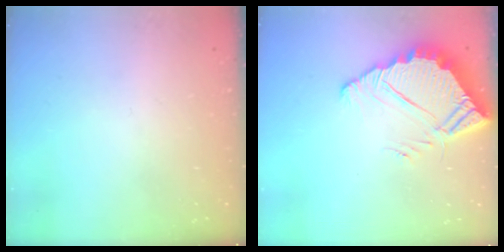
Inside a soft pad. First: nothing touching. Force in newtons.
{"total": 7.6, "press": 7.6, "slide": 0.8}